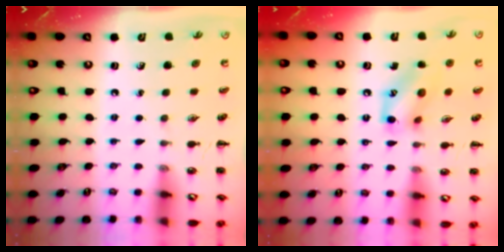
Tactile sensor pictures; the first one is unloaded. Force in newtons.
{"total": 12.4, "press": 12.4, "slide": 0.8}